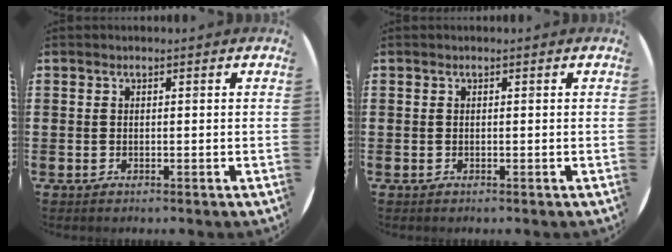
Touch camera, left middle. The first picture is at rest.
{"total": 0.0}